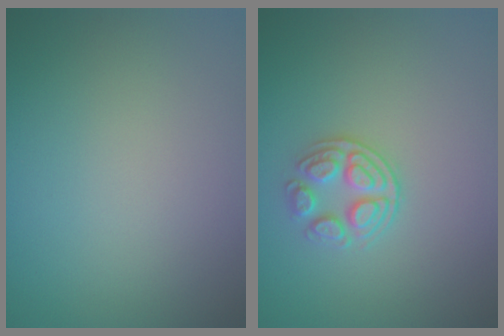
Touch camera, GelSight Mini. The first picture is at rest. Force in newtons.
{"total": 2.9, "press": 2.6, "slide": 1.3}